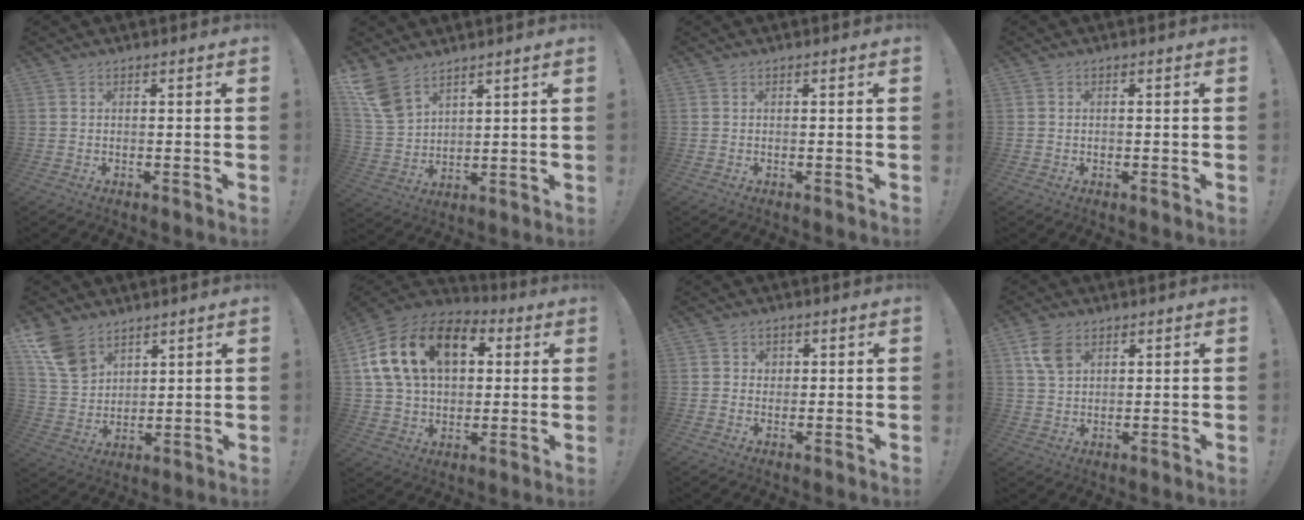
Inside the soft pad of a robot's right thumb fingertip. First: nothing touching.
{"total": 9.9, "force": [7.2, 5.1, 4.4], "torque": [-0.098, -0.032, 0.149]}
{"total": 0.0}
{"total": 0.7, "force": [-0.4, 0.5, 0.1], "torque": [-0.004, 0.003, -0.008]}
{"total": 11.5, "force": [7.9, 7.0, 4.6], "torque": [-0.095, -0.041, 0.162]}
{"total": 21.0, "force": [7.1, 13.9, 14.0], "torque": [-0.248, -0.009, 0.129]}
{"total": 1.8, "force": [0.6, 1.6, 0.3], "torque": [-0.001, -0.002, 0.009]}
{"total": 6.9, "force": [3.5, 4.5, 3.9], "torque": [-0.063, -0.007, 0.069]}